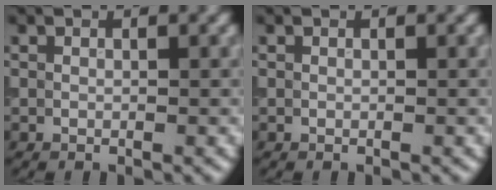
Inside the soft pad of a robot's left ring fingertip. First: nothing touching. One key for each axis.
{"total": 0.0}